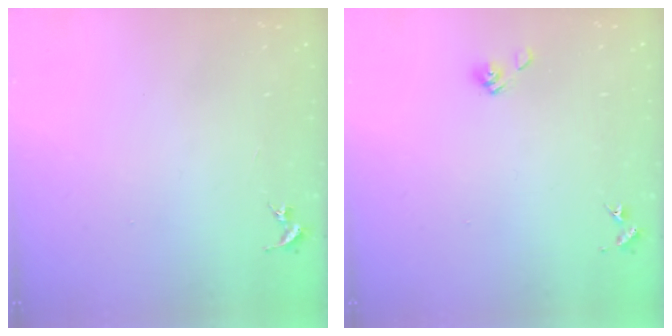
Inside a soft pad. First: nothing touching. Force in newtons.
{"total": 5.4, "press": 5.0, "slide": 2.2}